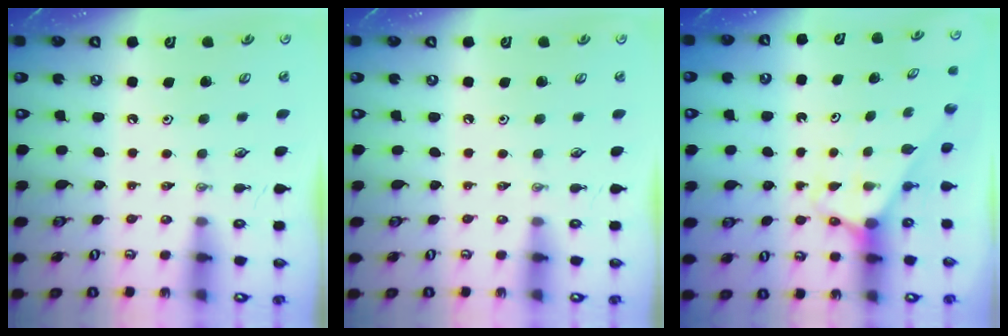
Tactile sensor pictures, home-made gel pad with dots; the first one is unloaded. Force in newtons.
{"total": 0.0}
{"total": 2.6, "press": 2.6, "slide": 0.2}